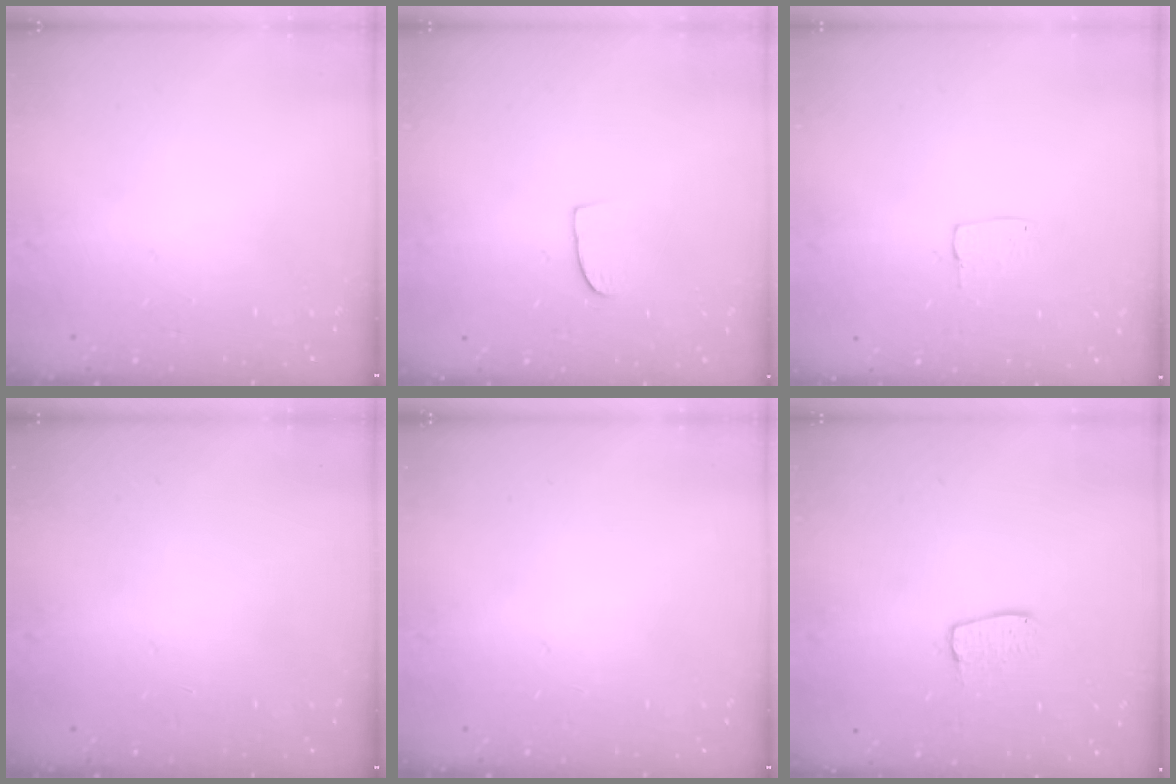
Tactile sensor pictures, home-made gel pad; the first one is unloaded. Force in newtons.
{"total": 6.1, "press": 6.1, "slide": 0.4}
{"total": 3.4, "press": 3.4, "slide": 0.2}
{"total": 0.0}
{"total": 0.0}
{"total": 6.5, "press": 6.5, "slide": 0.4}